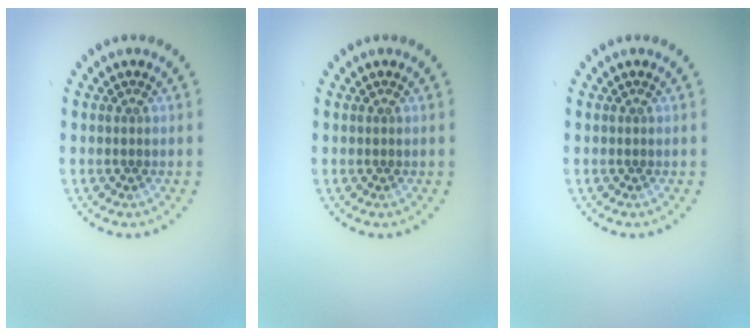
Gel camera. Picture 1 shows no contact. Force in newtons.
{"total": 0.0}
{"total": 0.0}